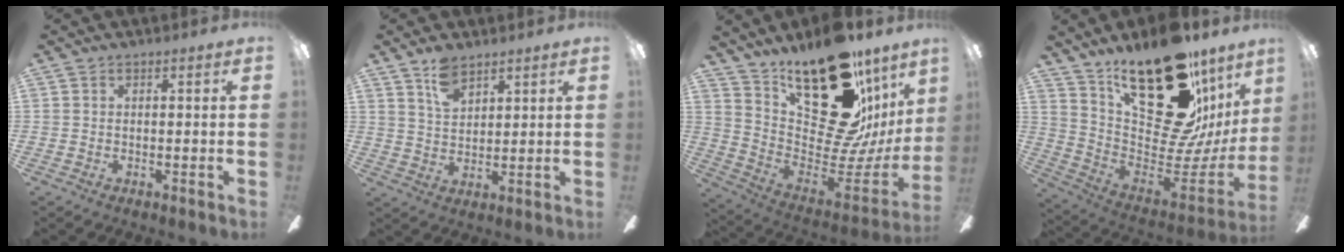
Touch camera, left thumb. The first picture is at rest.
{"total": 6.6, "force": [4.8, 3.1, 3.2], "torque": [-0.061, -0.018, 0.087]}
{"total": 26.8, "force": [15.7, 12.1, 18.1], "torque": [-0.240, -0.129, 0.294]}
{"total": 27.9, "force": [16.5, 12.7, 18.6], "torque": [-0.249, -0.129, 0.312]}